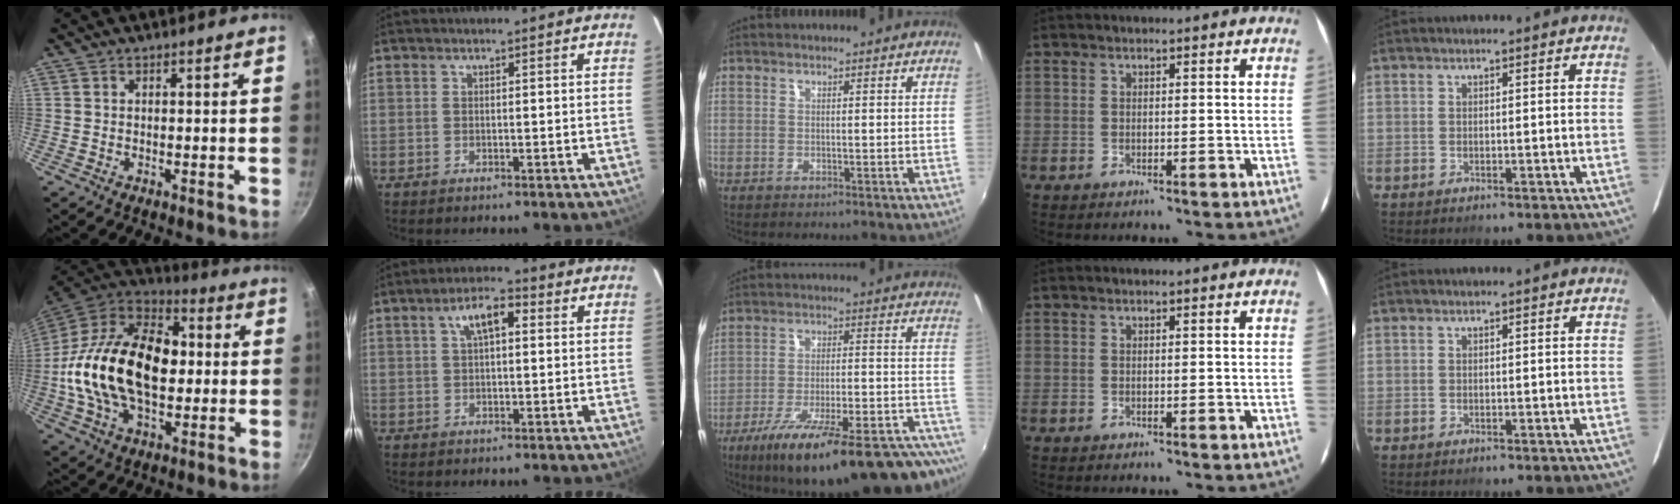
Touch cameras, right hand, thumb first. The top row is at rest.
{"thumb": {"total": 27.9, "force": [0.0, 17.2, 22.0], "torque": [-0.377, 0.034, -0.013]}, "index": {"total": 5.9, "force": [1.8, 2.4, 5.0], "torque": [-0.092, 0.020, 0.032]}, "middle": {"total": 29.6, "force": [-23.7, 5.0, 17.0], "torque": [-0.235, -0.044, -0.328]}}